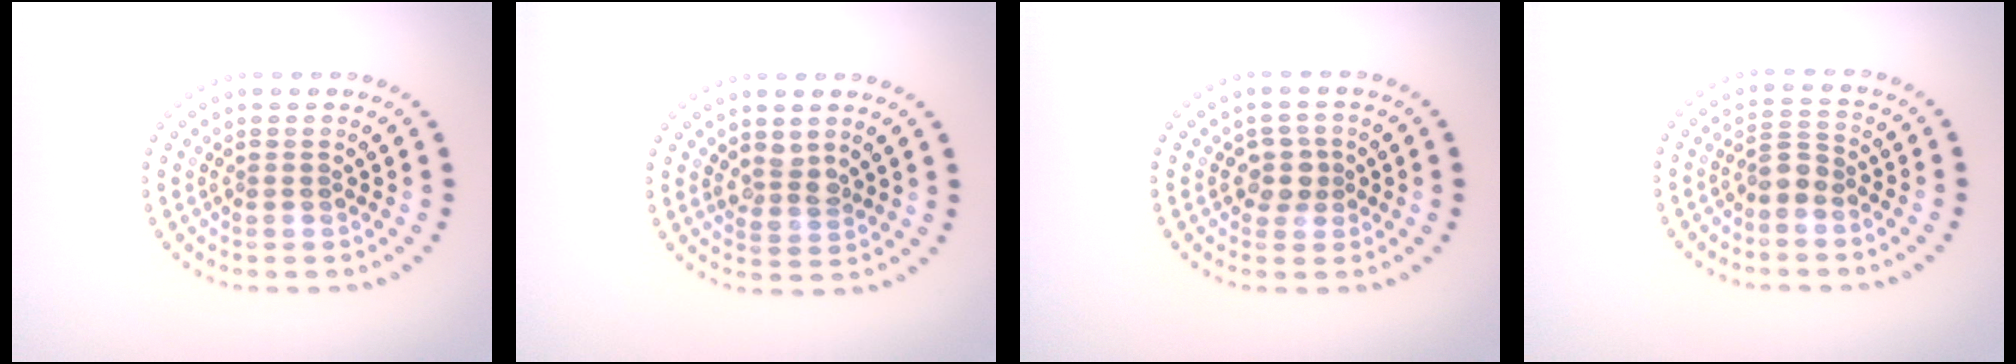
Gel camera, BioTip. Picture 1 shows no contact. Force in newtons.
{"total": 1.7, "press": 1.5, "slide": 0.9}
{"total": 2.0, "press": 1.7, "slide": 1.1}
{"total": 2.0, "press": 1.7, "slide": 1.2}